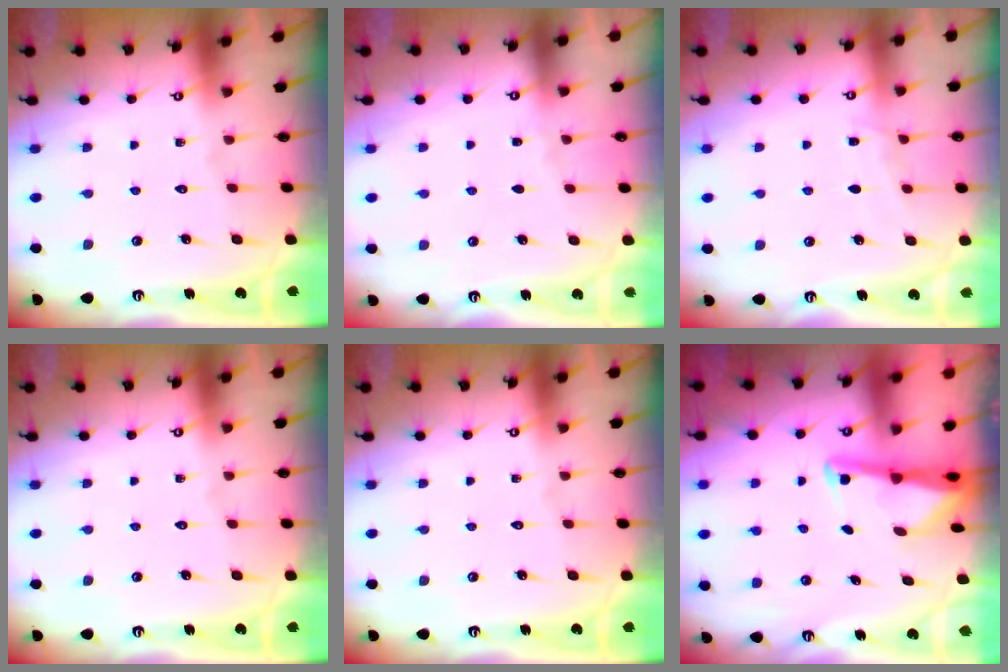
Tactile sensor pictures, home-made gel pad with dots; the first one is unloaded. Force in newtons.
{"total": 2.4, "press": 2.4, "slide": 0.5}
{"total": 4.1, "press": 4.1, "slide": 0.6}
{"total": 0.0}
{"total": 0.0}
{"total": 3.0, "press": 3.0, "slide": 0.4}